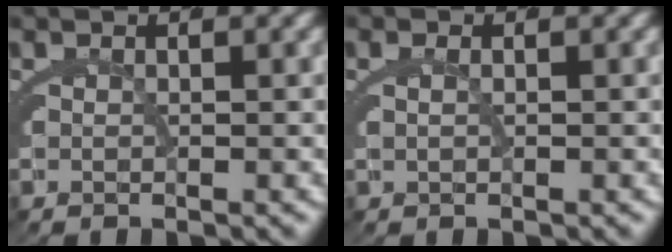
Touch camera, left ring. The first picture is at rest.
{"total": 0.9, "force": [0.2, 0.6, 0.7], "torque": [-0.015, 0.007, 0.000]}